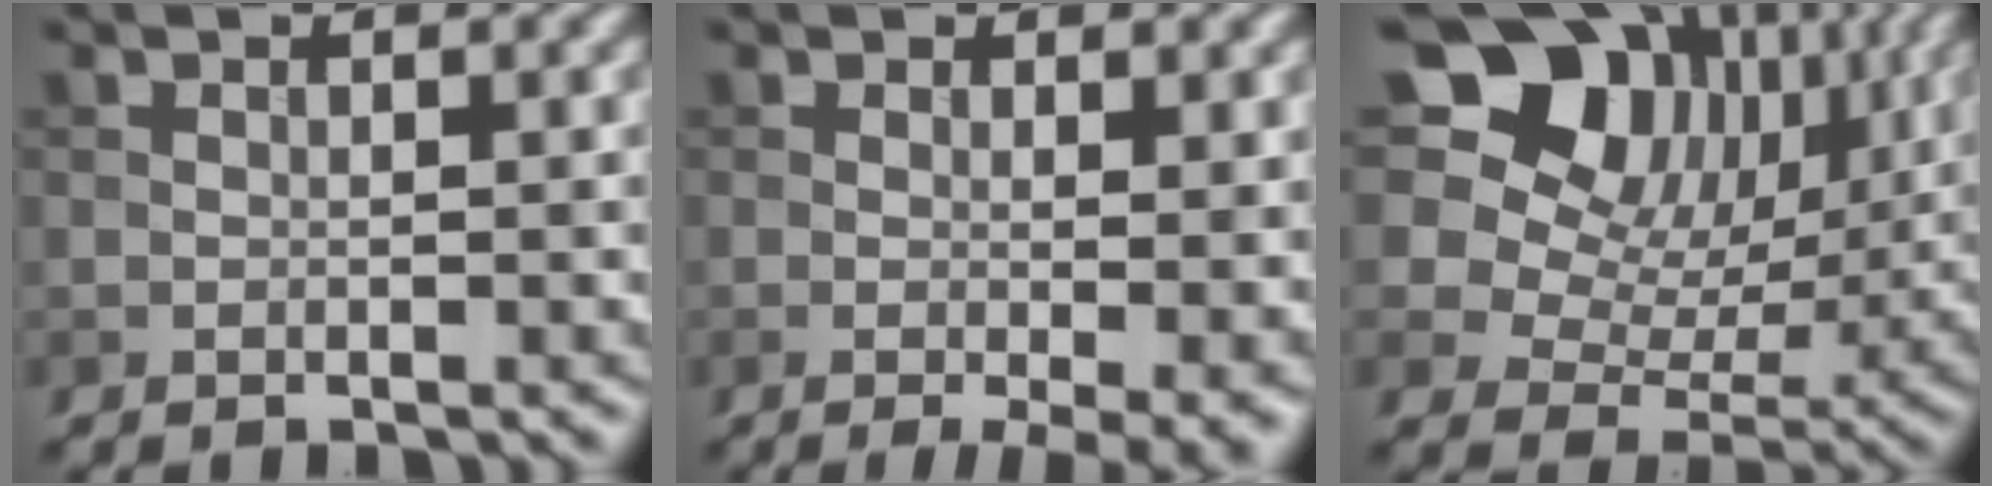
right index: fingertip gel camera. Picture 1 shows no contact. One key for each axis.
{"total": 4.4, "fx": -0.7, "fy": 0.9, "fz": 4.3, "tx": -0.058, "ty": -0.011, "tz": -0.006}
{"total": 14.2, "fx": 7.6, "fy": 9.8, "fz": 7.0, "tx": -0.150, "ty": 0.055, "tz": 0.112}